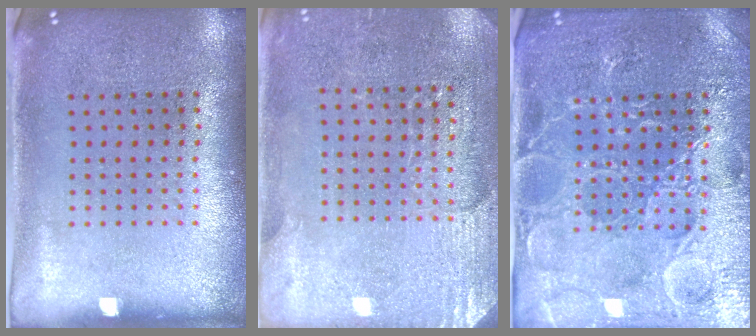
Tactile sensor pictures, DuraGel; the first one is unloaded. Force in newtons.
{"total": 2.9, "press": 2.8, "slide": 0.8}
{"total": 4.7, "press": 4.6, "slide": 1.2}